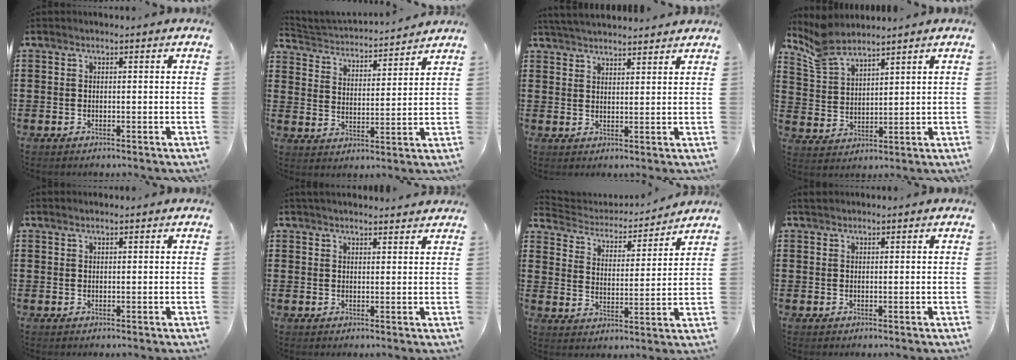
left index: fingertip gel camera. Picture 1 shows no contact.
{"total": 3.0, "force": [3.0, 0.2, 0.0], "torque": [-0.021, -0.029, 0.046]}
{"total": 3.5, "force": [3.5, 0.0, 0.4], "torque": [-0.018, -0.009, 0.066]}
{"total": 5.7, "force": [5.1, 1.3, 2.2], "torque": [-0.062, -0.011, 0.096]}
{"total": 0.5, "force": [0.4, 0.1, 0.2], "torque": [-0.006, -0.001, 0.009]}
{"total": 2.1, "force": [2.0, 0.2, 0.3], "torque": [-0.011, -0.001, 0.039]}
{"total": 3.3, "force": [3.2, 0.8, 0.2], "torque": [-0.029, -0.026, 0.046]}
{"total": 0.8, "force": [0.7, 0.3, 0.3], "torque": [-0.008, 0.001, 0.014]}